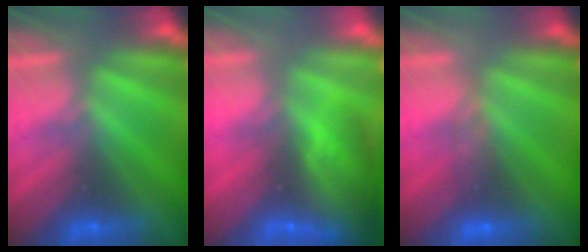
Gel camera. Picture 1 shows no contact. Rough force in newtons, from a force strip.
{"total": 7.4}
{"total": 3.5}